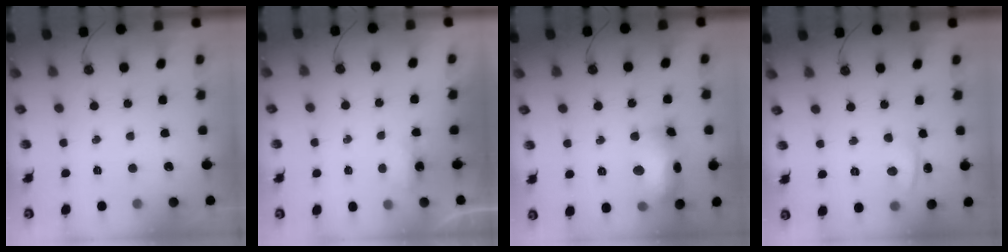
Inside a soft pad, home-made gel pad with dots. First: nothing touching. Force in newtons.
{"total": 3.6, "press": 3.5, "slide": 0.5}
{"total": 17.0, "press": 17.0, "slide": 1.6}
{"total": 1.5, "press": 1.3, "slide": 0.7}